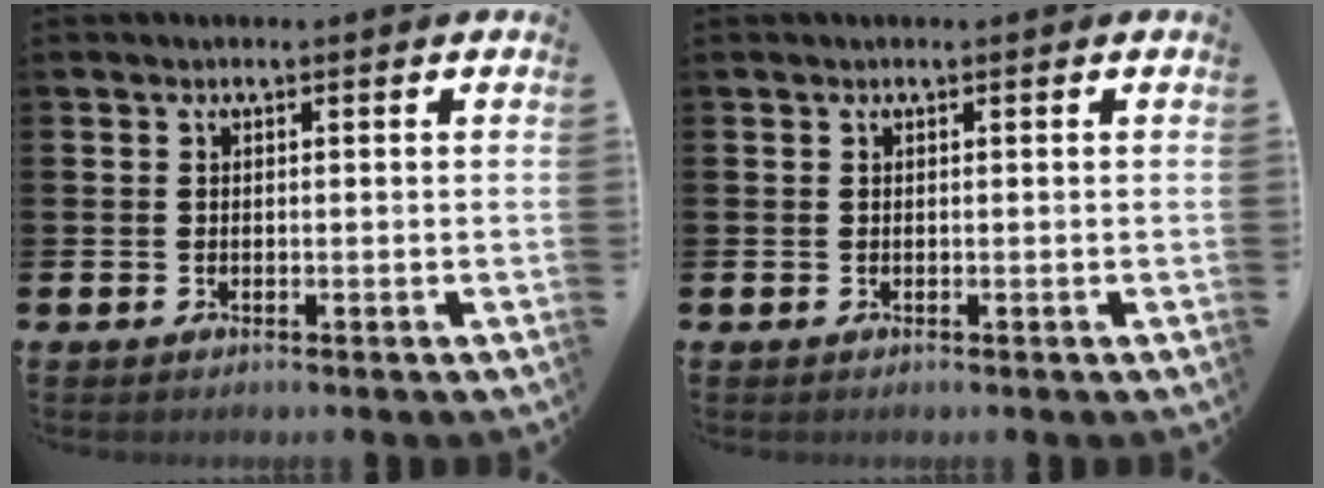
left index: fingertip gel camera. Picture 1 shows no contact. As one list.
[{"total": 0.0}]